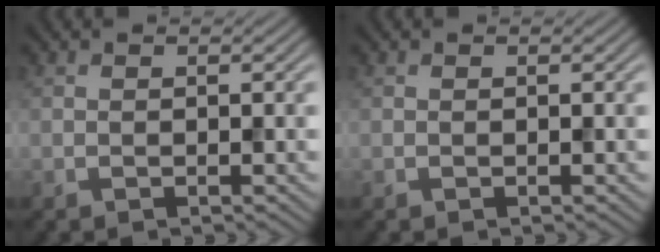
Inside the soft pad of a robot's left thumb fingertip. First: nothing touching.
{"total": 0.0}